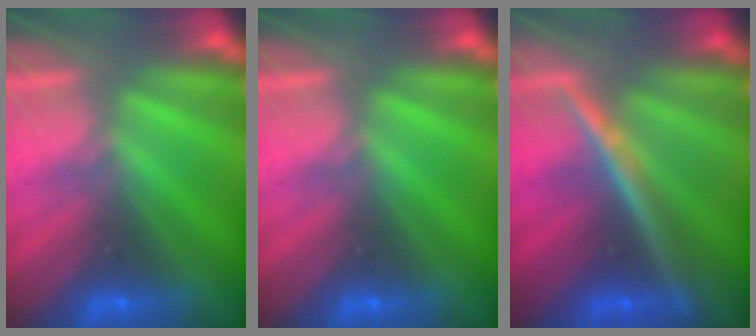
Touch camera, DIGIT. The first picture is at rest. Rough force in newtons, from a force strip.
{"total": 0.0}
{"total": 5.3}